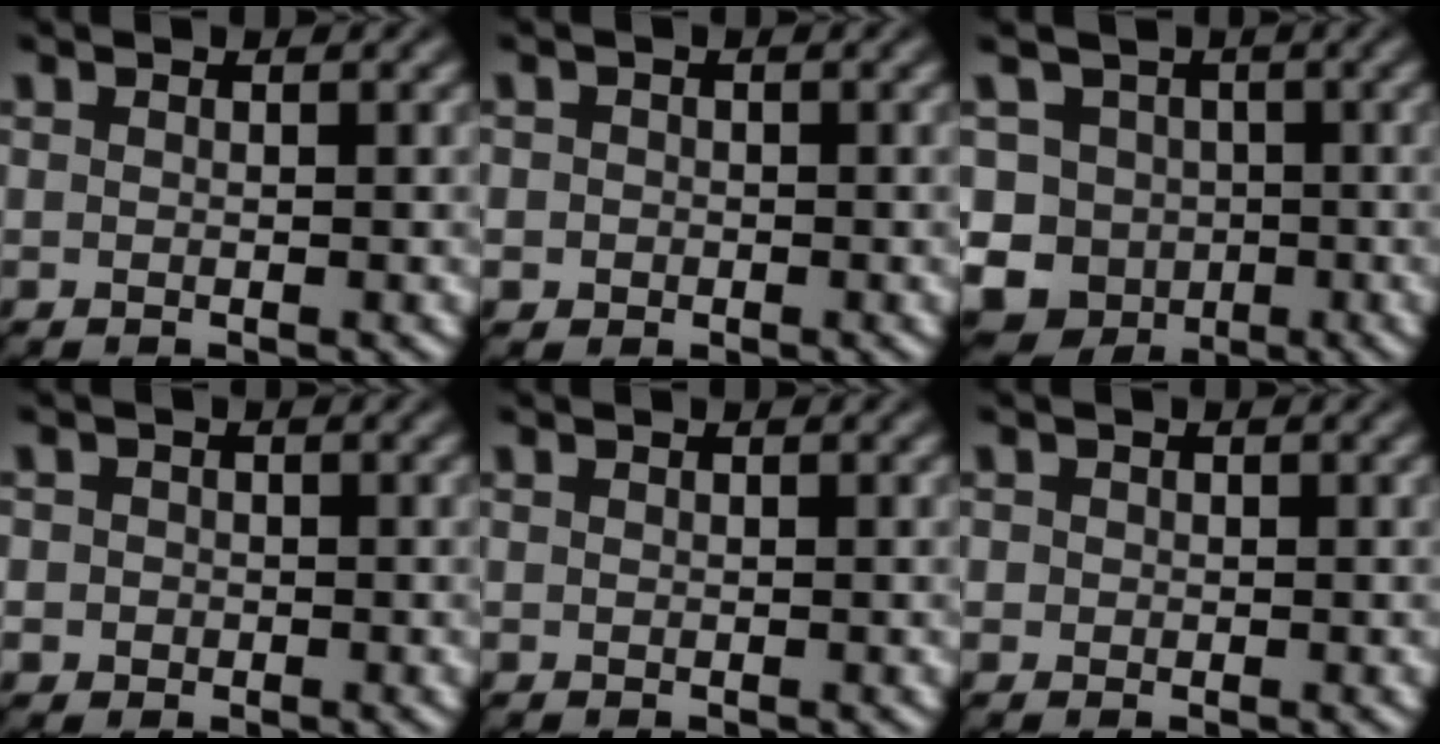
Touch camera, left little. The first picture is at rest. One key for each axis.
{"total": 1.3, "fx": 0.0, "fy": 1.3, "fz": 0.3, "tx": 0.013, "ty": -0.001, "tz": -0.008}
{"total": 10.1, "fx": -1.9, "fy": 9.2, "fz": 3.6, "tx": -0.066, "ty": 0.000, "tz": -0.058}
{"total": 1.8, "fx": 0.1, "fy": 1.7, "fz": 0.5, "tx": 0.014, "ty": 0.004, "tz": -0.009}
{"total": 0.0}
{"total": 0.8, "fx": 0.1, "fy": 0.8, "fz": 0.2, "tx": 0.005, "ty": -0.002, "tz": -0.001}